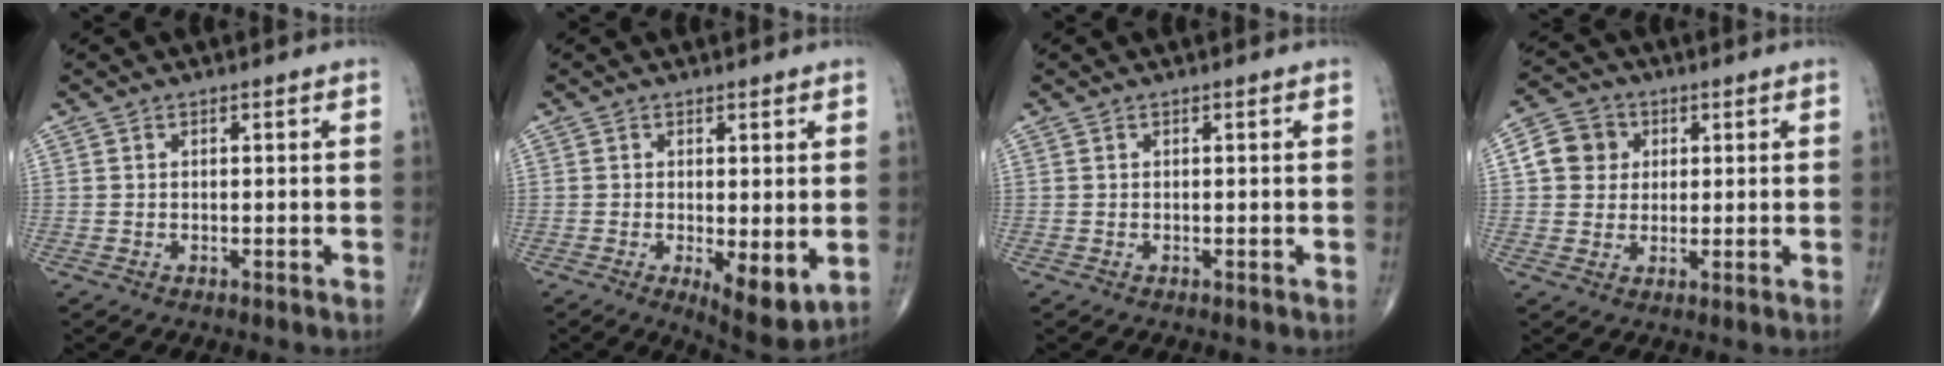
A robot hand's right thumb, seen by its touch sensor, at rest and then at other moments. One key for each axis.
{"total": 7.3, "fx": -1.2, "fy": 2.7, "fz": 6.7, "tx": -0.096, "ty": -0.023, "tz": -0.014}
{"total": 0.0}
{"total": 7.2, "fx": 1.5, "fy": 6.5, "fz": 2.6, "tx": -0.026, "ty": 0.004, "tz": 0.019}